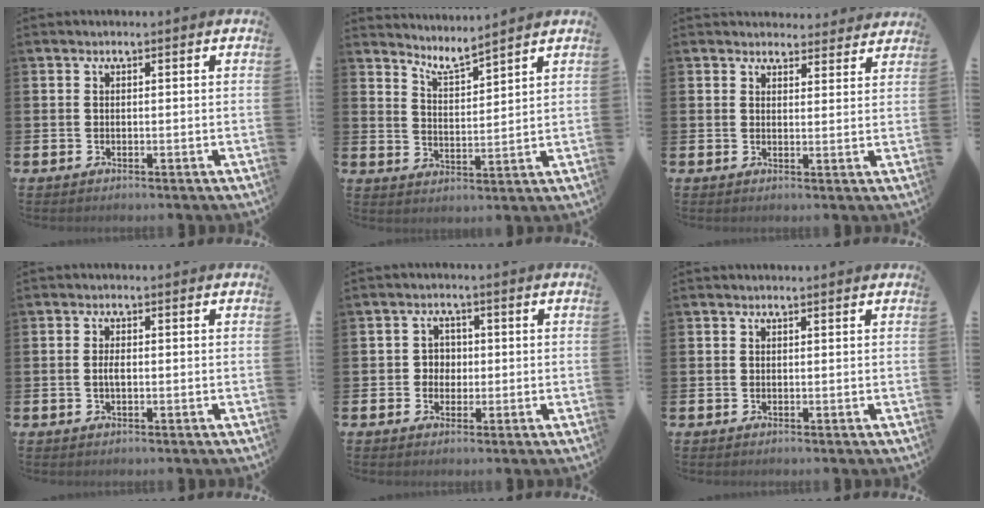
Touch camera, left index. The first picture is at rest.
{"total": 4.9, "force": [4.9, -0.1, 0.8], "torque": [-0.033, -0.031, 0.085]}
{"total": 3.4, "force": [3.2, 0.9, -0.3], "torque": [0.012, -0.020, 0.057]}
{"total": 1.5, "force": [-0.1, 0.6, 1.4], "torque": [-0.030, 0.003, -0.002]}
{"total": 2.5, "force": [0.0, 2.4, 0.7], "torque": [-0.010, 0.005, -0.007]}
{"total": 0.0}